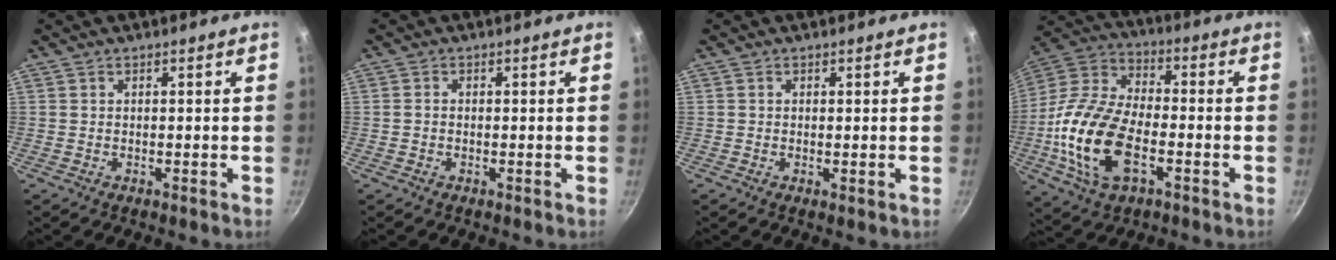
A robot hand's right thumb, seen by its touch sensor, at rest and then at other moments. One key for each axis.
{"total": 0.9, "fx": -0.3, "fy": 0.8, "fz": 0.5, "tx": -0.009, "ty": 0.003, "tz": -0.006}
{"total": 0.6, "fx": 0.2, "fy": 0.3, "fz": 0.5, "tx": -0.009, "ty": -0.003, "tz": 0.000}
{"total": 19.9, "fx": -5.1, "fy": 10.8, "fz": 16.0, "tx": -0.314, "ty": 0.028, "tz": -0.108}